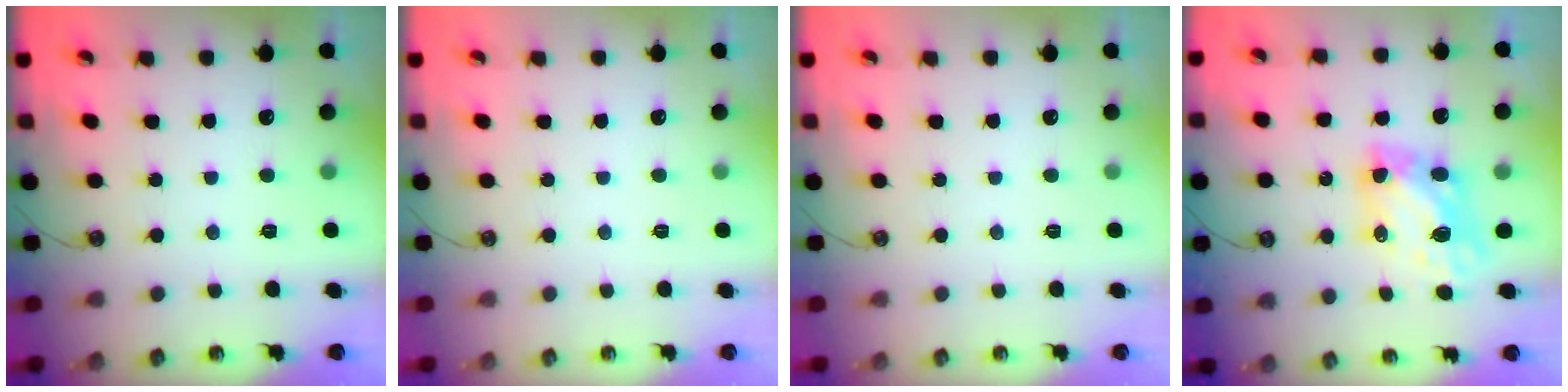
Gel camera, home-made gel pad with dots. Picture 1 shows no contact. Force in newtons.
{"total": 0.0}
{"total": 0.0}
{"total": 6.3, "press": 6.3, "slide": 0.7}